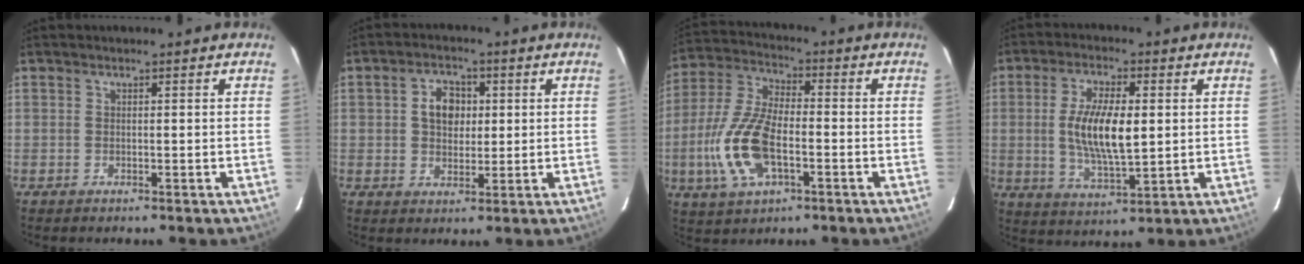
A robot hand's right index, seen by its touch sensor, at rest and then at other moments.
{"total": 5.9, "force": [1.1, 4.5, 3.6], "torque": [-0.062, 0.017, 0.021]}
{"total": 14.8, "force": [-4.0, 6.8, 12.5], "torque": [-0.280, 0.000, -0.076]}
{"total": 11.3, "force": [0.7, 4.0, 10.5], "torque": [-0.203, -0.003, 0.017]}